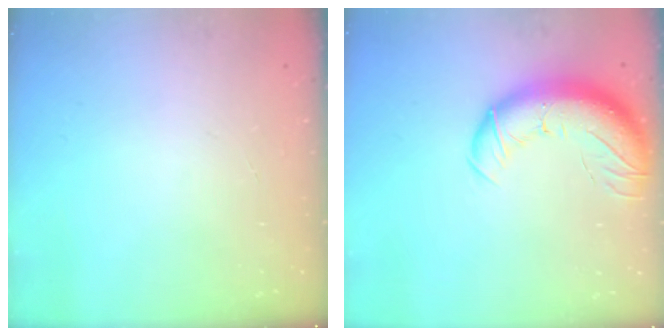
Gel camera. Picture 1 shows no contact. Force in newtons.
{"total": 15.2, "press": 14.7, "slide": 3.6}